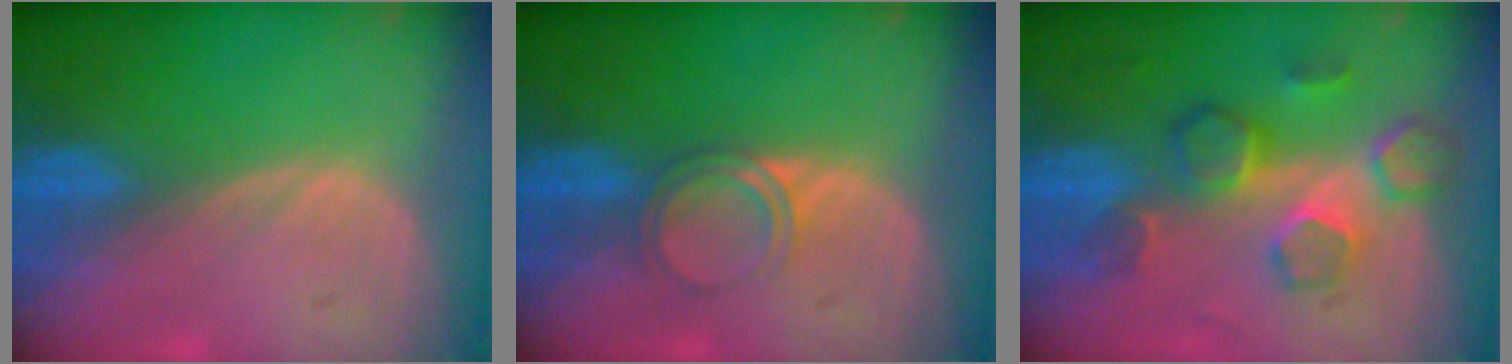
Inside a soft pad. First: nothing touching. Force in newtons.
{"total": 3.0, "press": 3.0, "slide": 0.3}
{"total": 8.7, "press": 7.6, "slide": 4.3}